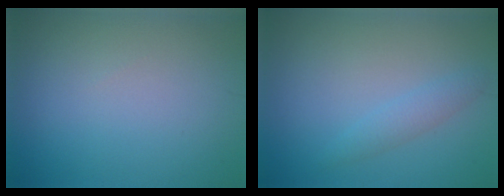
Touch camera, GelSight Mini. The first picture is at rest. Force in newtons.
{"total": 1.7, "press": 1.6, "slide": 0.0}